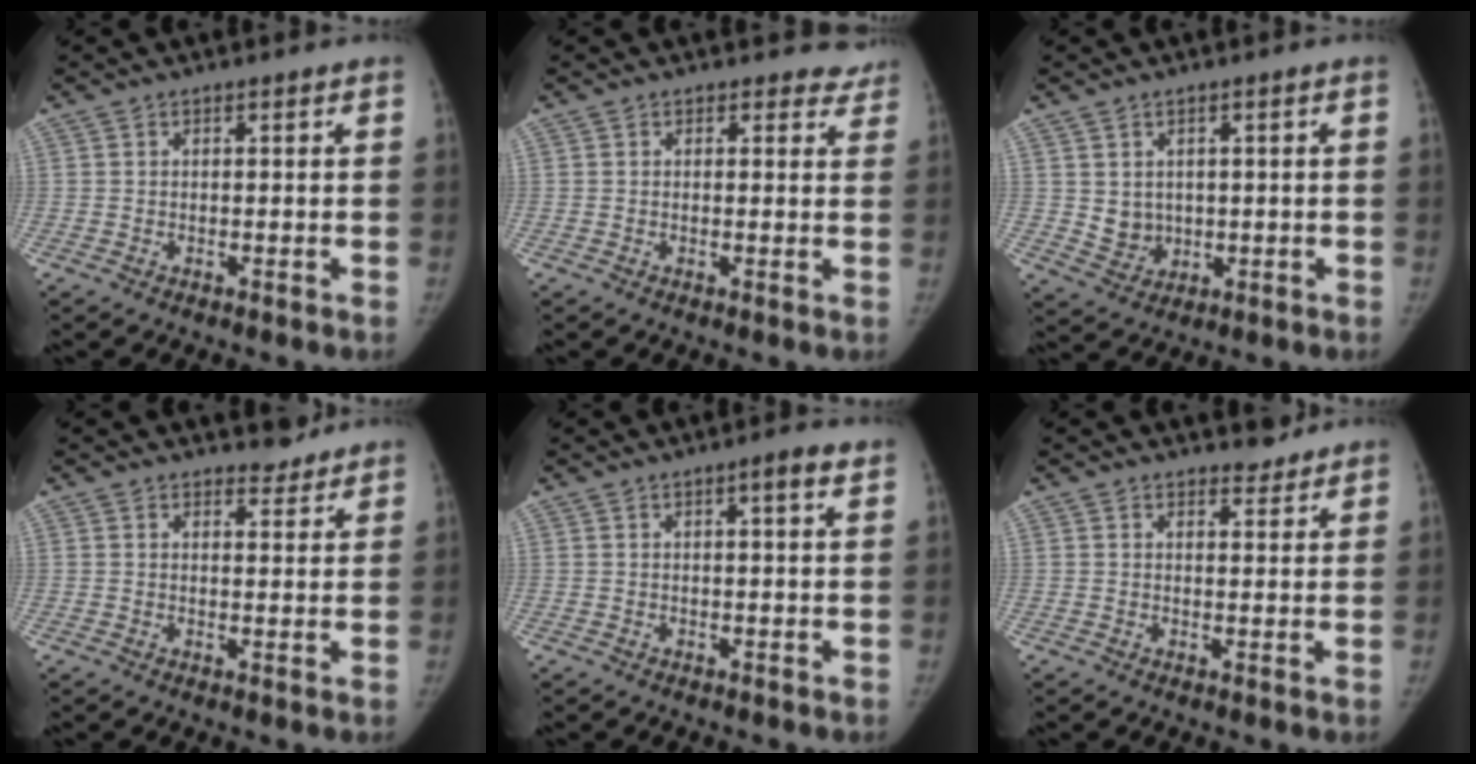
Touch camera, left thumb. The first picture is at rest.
{"total": 4.0, "force": [3.5, 1.9, -0.3], "torque": [0.039, -0.020, 0.017]}
{"total": 4.5, "force": [0.7, 4.0, 2.0], "torque": [-0.017, -0.009, 0.025]}
{"total": 3.2, "force": [2.9, 1.2, 0.3], "torque": [0.013, -0.024, 0.036]}
{"total": 3.0, "force": [1.6, 0.3, 2.5], "torque": [-0.035, -0.005, 0.021]}
{"total": 2.9, "force": [2.6, 1.1, 0.3], "torque": [0.011, -0.021, 0.032]}